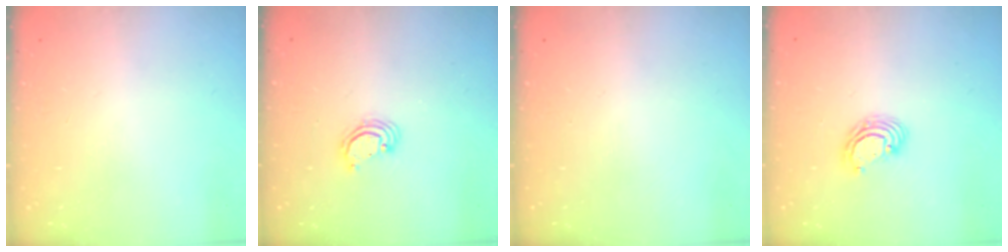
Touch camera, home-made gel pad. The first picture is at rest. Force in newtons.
{"total": 2.4, "press": 2.4, "slide": 0.1}
{"total": 0.0}
{"total": 4.2, "press": 4.2, "slide": 0.2}